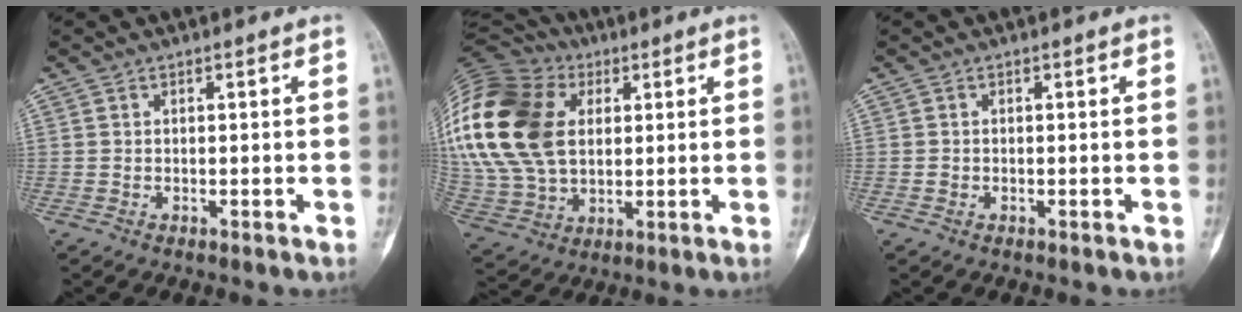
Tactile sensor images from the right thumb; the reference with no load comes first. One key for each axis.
{"total": 30.9, "fx": 7.1, "fy": 21.7, "fz": 20.9, "tx": -0.475, "ty": 0.040, "tz": 0.144}
{"total": 0.7, "fx": -0.2, "fy": 0.6, "fz": 0.3, "tx": 0.001, "ty": 0.002, "tz": -0.004}